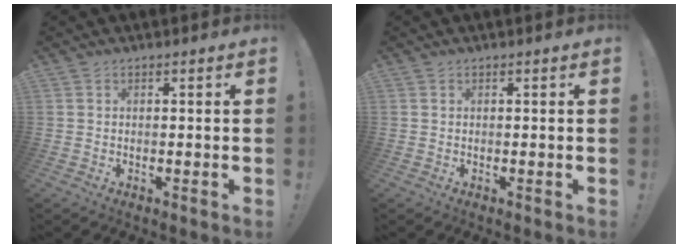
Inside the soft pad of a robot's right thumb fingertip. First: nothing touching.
{"total": 0.0}